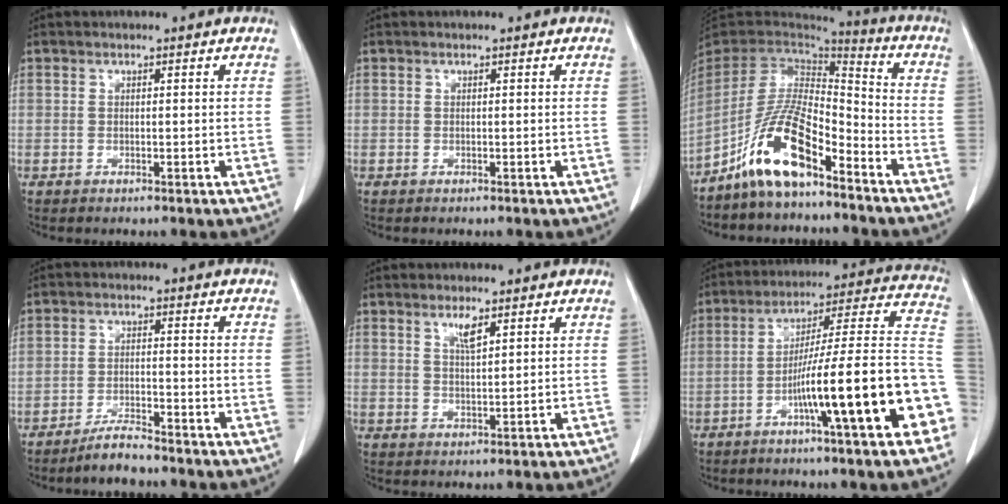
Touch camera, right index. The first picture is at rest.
{"total": 0.0}
{"total": 13.2, "force": [-8.4, 3.4, 9.5], "torque": [-0.196, 0.010, -0.159]}
{"total": 4.1, "force": [-3.8, 0.5, 1.6], "torque": [-0.031, -0.008, -0.070]}
{"total": 2.8, "force": [1.7, 0.3, 2.1], "torque": [-0.044, -0.002, 0.034]}
{"total": 21.0, "force": [-7.2, 0.9, 19.7], "torque": [-0.214, 0.024, -0.109]}